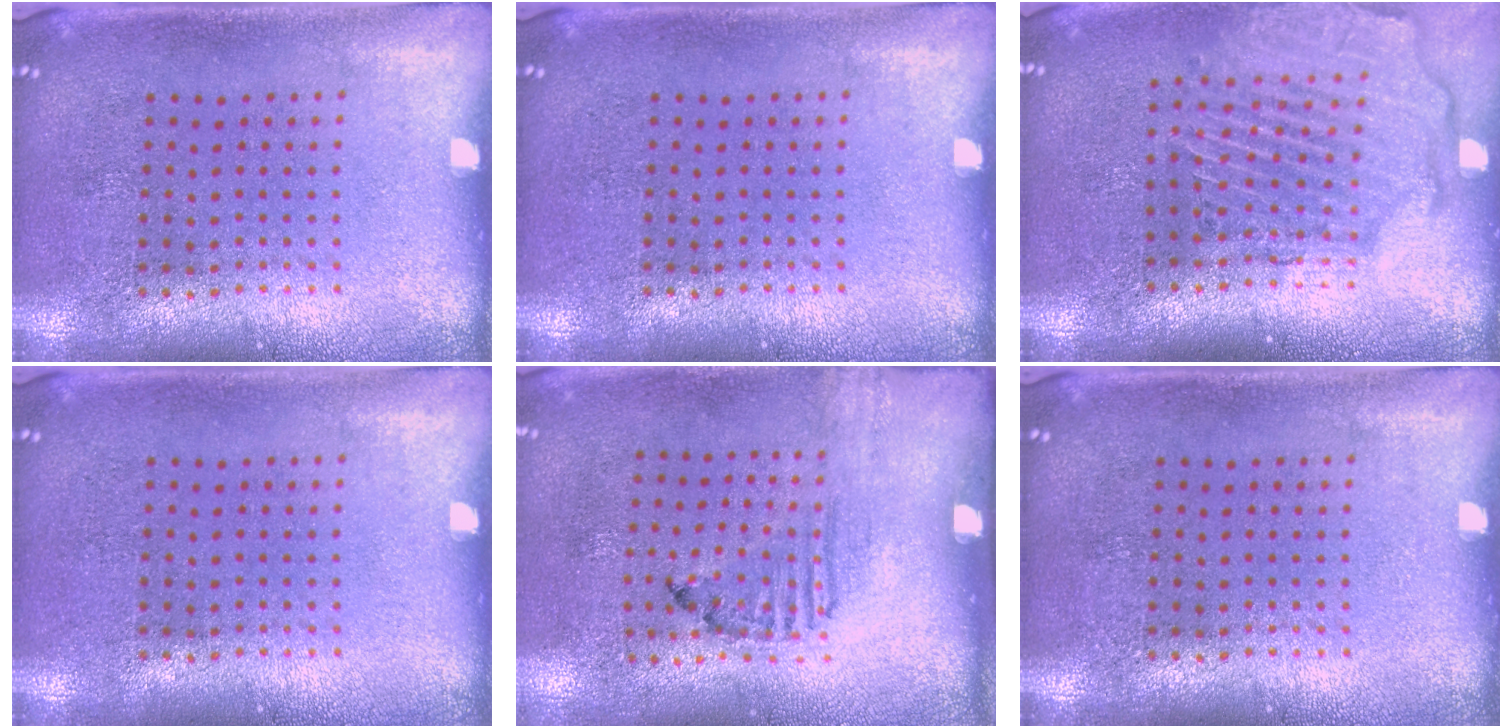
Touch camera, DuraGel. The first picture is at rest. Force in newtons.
{"total": 0.0}
{"total": 2.6, "press": 2.2, "slide": 1.4}
{"total": 0.0}
{"total": 1.7, "press": 1.0, "slide": 1.3}
{"total": 0.0}